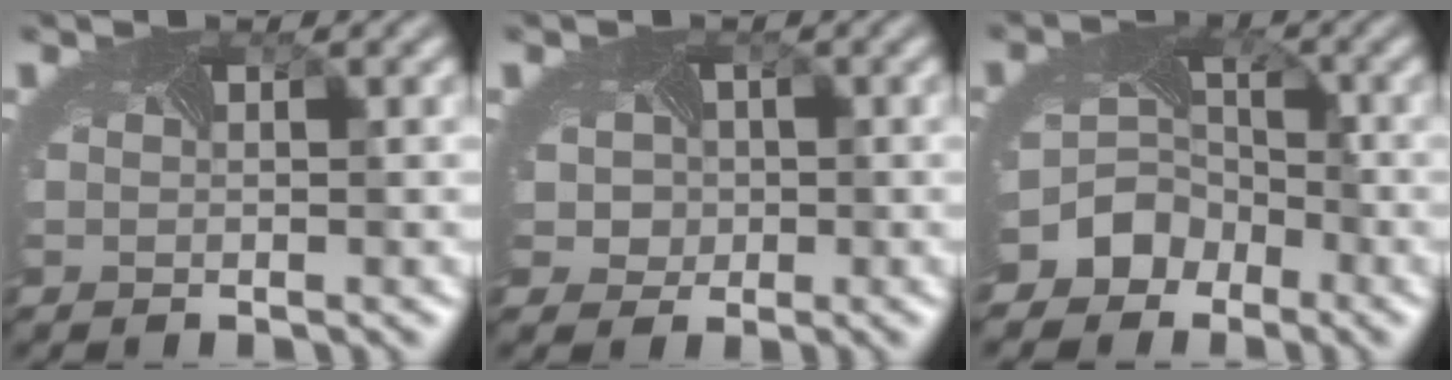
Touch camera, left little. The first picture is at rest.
{"total": 3.8, "force": [0.4, 3.4, 1.7], "torque": [-0.021, 0.012, -0.011]}
{"total": 7.0, "force": [-4.2, 5.5, 1.3], "torque": [-0.011, -0.010, -0.079]}